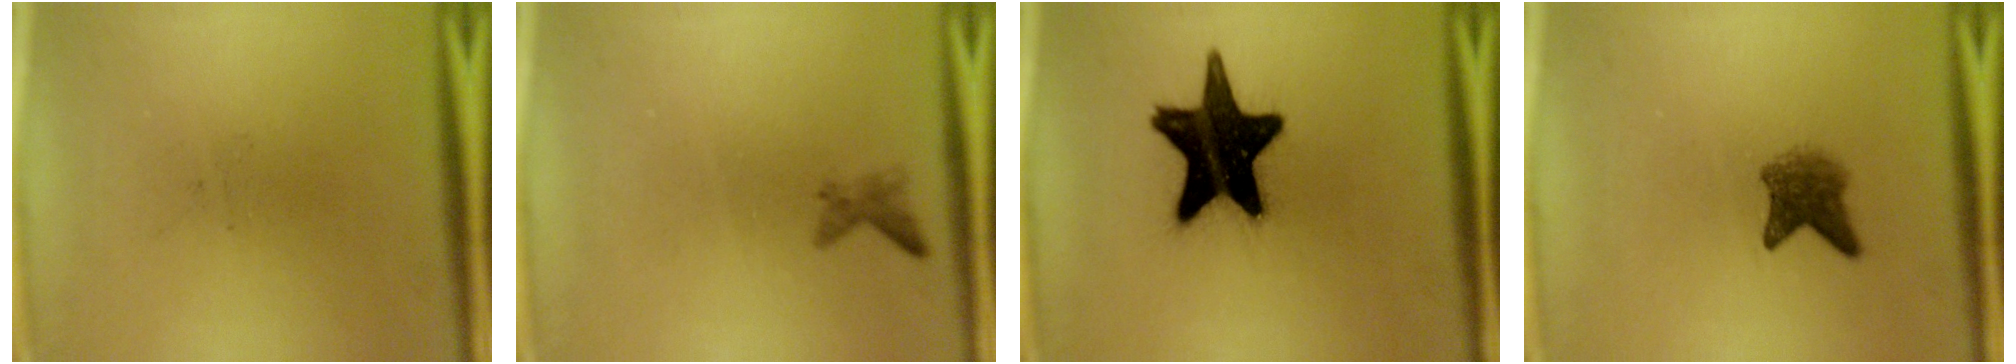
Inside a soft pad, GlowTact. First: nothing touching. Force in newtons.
{"total": 1.1}
{"total": 19.3}
{"total": 3.6}